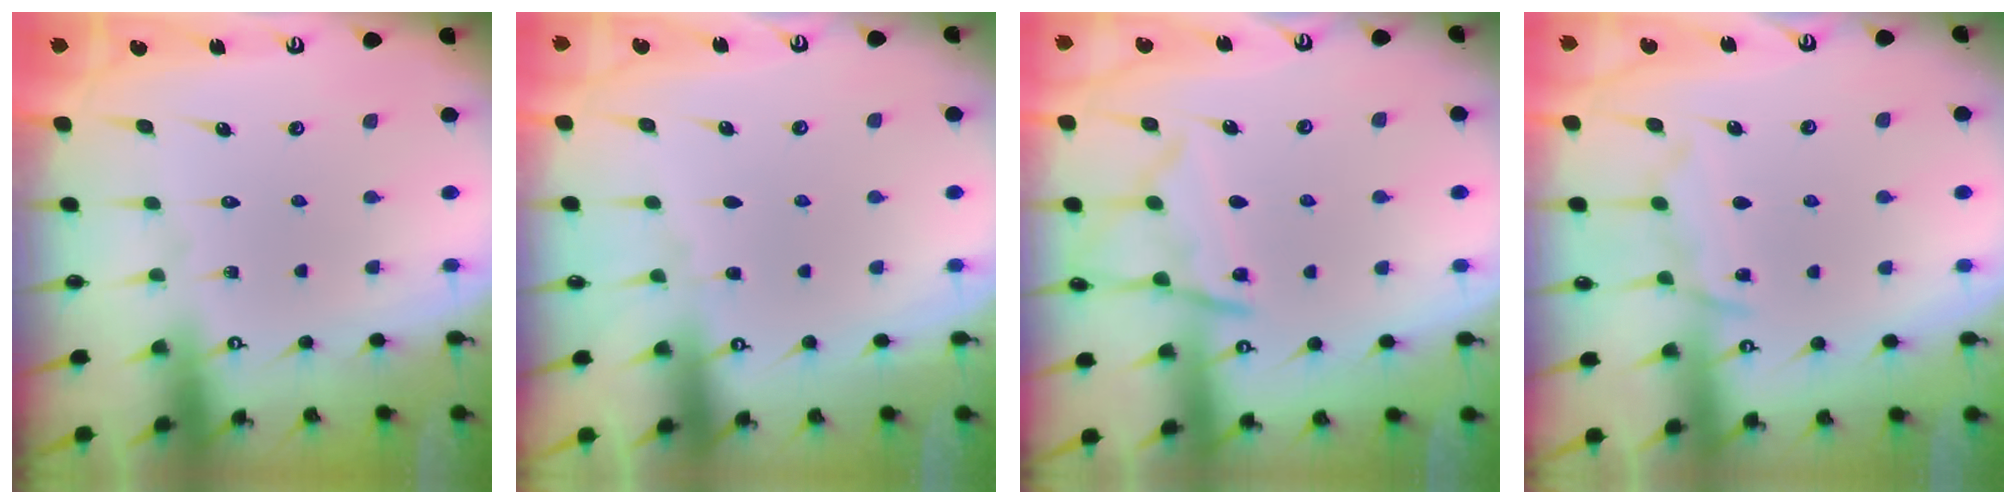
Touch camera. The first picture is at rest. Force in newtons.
{"total": 2.9, "press": 2.9, "slide": 0.5}
{"total": 10.2, "press": 10.2, "slide": 0.6}
{"total": 8.6, "press": 8.6, "slide": 0.9}